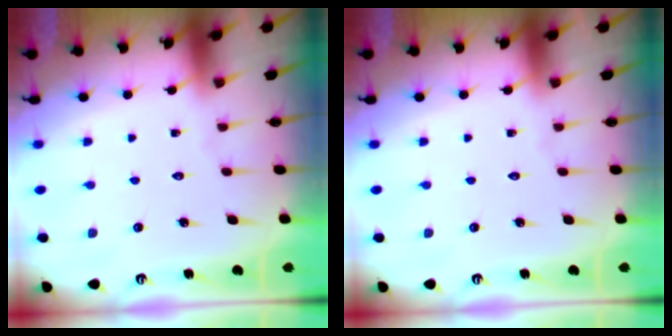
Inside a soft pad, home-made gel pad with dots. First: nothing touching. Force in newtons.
{"total": 0.0}